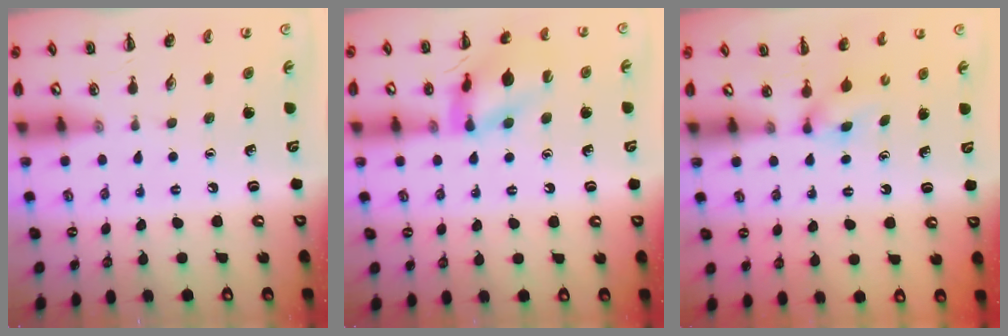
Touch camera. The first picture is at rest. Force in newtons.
{"total": 14.9, "press": 14.8, "slide": 1.4}
{"total": 2.4, "press": 2.3, "slide": 0.9}